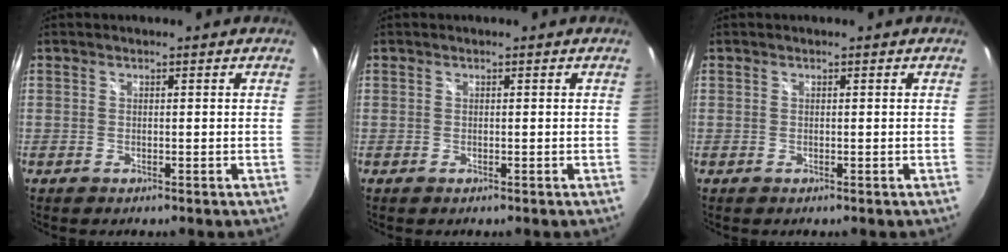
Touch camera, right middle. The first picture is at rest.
{"total": 0.0}
{"total": 0.0}